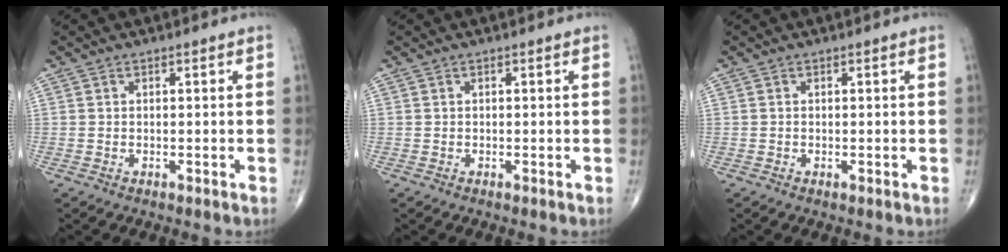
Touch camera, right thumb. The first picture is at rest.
{"total": 0.0}
{"total": 0.0}